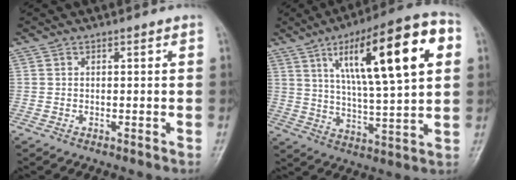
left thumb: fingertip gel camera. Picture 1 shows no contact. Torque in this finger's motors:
{"motor_torque": [2.35, 2.35, 1.46, -1.31, 0.40]}